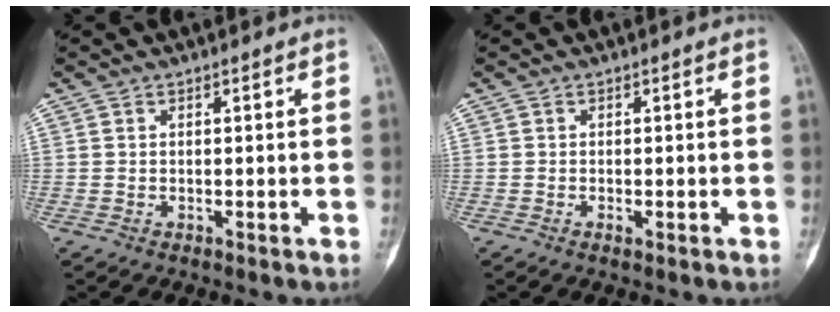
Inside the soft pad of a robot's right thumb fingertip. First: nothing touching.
{"total": 1.0, "force": [-0.3, 0.4, 0.8], "torque": [-0.011, 0.000, -0.006]}